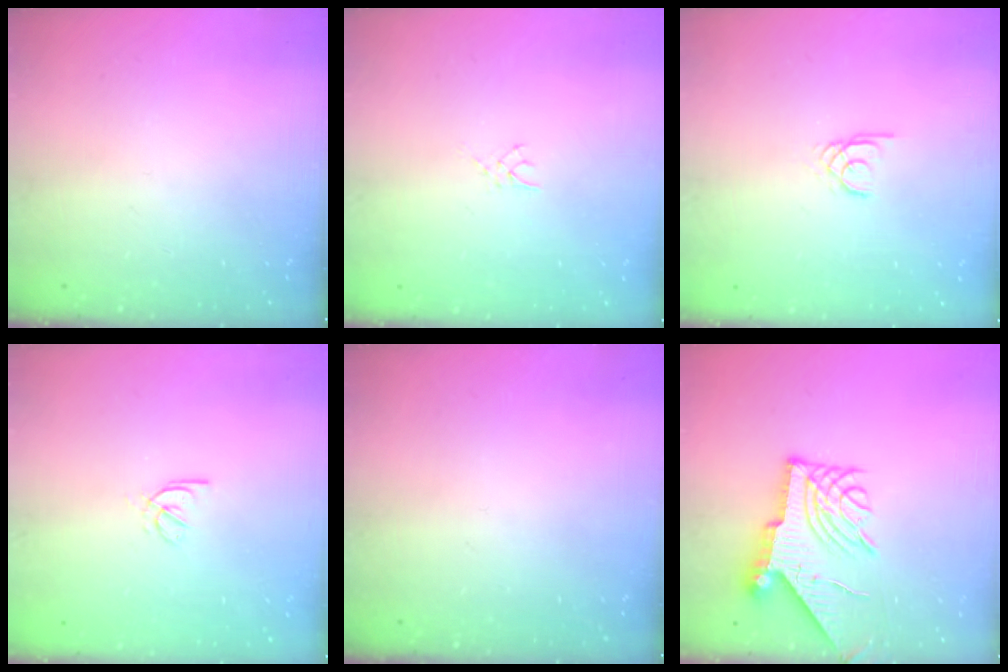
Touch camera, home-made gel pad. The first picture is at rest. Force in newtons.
{"total": 2.1, "press": 2.1, "slide": 0.3}
{"total": 1.5, "press": 1.5, "slide": 0.1}
{"total": 2.9, "press": 2.8, "slide": 0.8}
{"total": 0.0}
{"total": 9.5, "press": 9.4, "slide": 0.9}